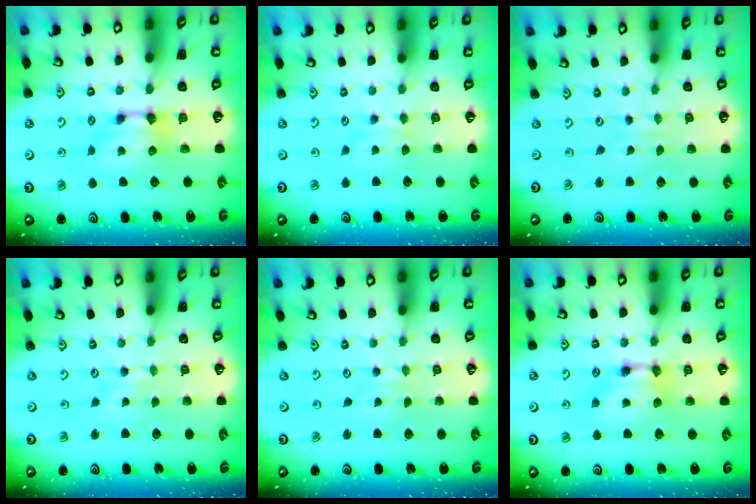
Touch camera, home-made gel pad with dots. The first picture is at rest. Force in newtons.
{"total": 2.1, "press": 2.0, "slide": 0.4}
{"total": 6.1, "press": 6.1, "slide": 0.2}
{"total": 3.7, "press": 3.7, "slide": 0.2}
{"total": 4.2, "press": 4.2, "slide": 0.1}
{"total": 1.6, "press": 1.6, "slide": 0.2}